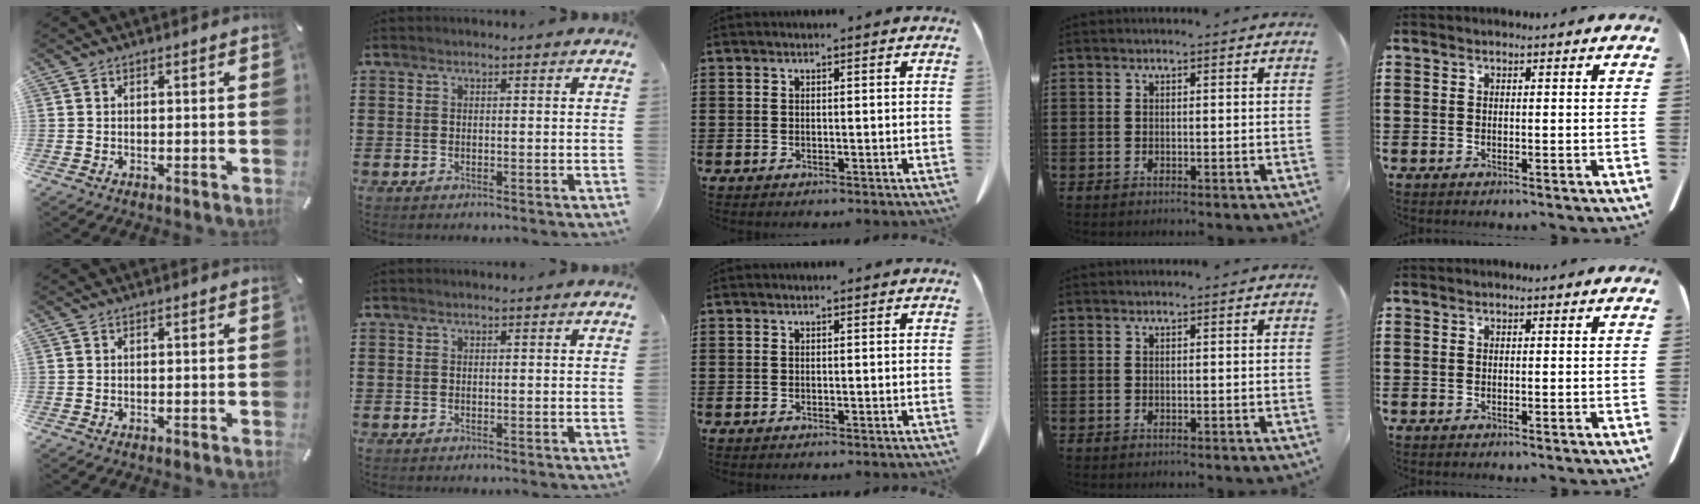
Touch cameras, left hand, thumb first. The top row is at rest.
{}